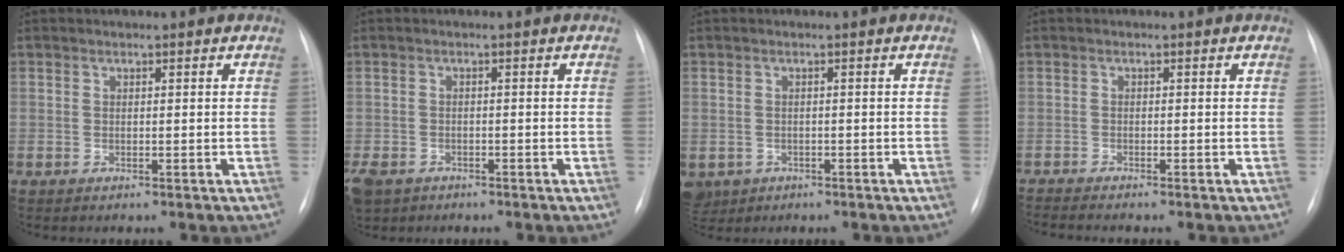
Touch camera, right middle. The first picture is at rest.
{"total": 9.3, "force": [-5.3, 6.9, 3.4], "torque": [-0.103, -0.009, -0.081]}
{"total": 6.0, "force": [-2.9, 5.0, 1.6], "torque": [-0.040, 0.003, -0.040]}
{"total": 3.3, "force": [-3.0, -0.3, 1.2], "torque": [-0.017, -0.008, -0.048]}